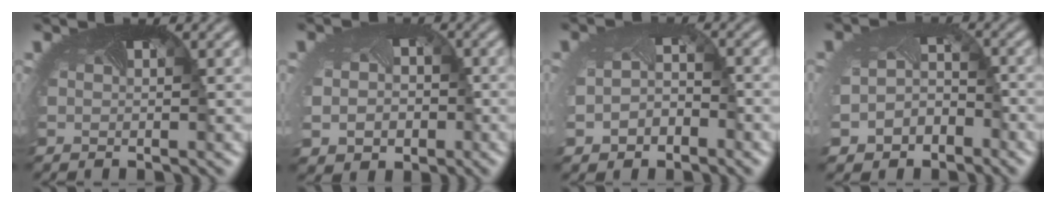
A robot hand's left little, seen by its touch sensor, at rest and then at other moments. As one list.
[{"total": 7.1, "force": [-1.6, 6.0, 3.4], "torque": [-0.072, -0.035, -0.022]}, {"total": 3.6, "force": [-1.5, 2.6, 1.8], "torque": [-0.051, -0.018, -0.025]}, {"total": 4.5, "force": [-2.9, 3.2, 1.3], "torque": [-0.040, -0.029, -0.041]}]